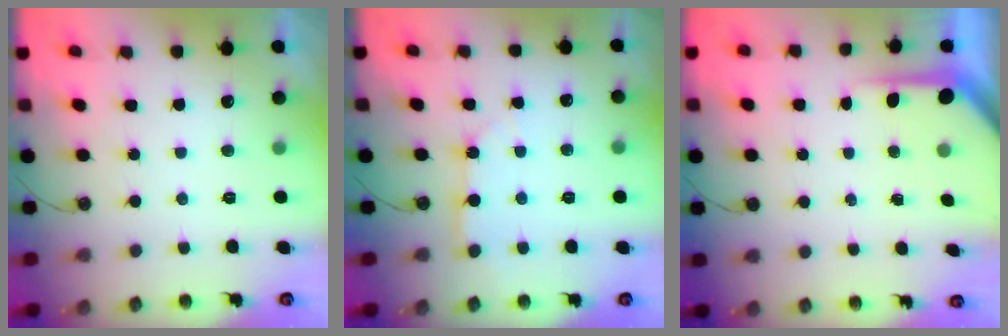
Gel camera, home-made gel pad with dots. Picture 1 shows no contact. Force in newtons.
{"total": 3.0, "press": 3.0, "slide": 0.1}
{"total": 4.9, "press": 4.9, "slide": 0.2}